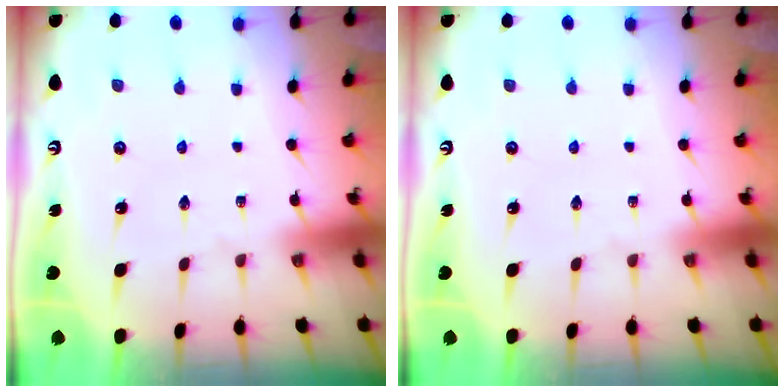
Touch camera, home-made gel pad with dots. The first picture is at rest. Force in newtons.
{"total": 0.0}